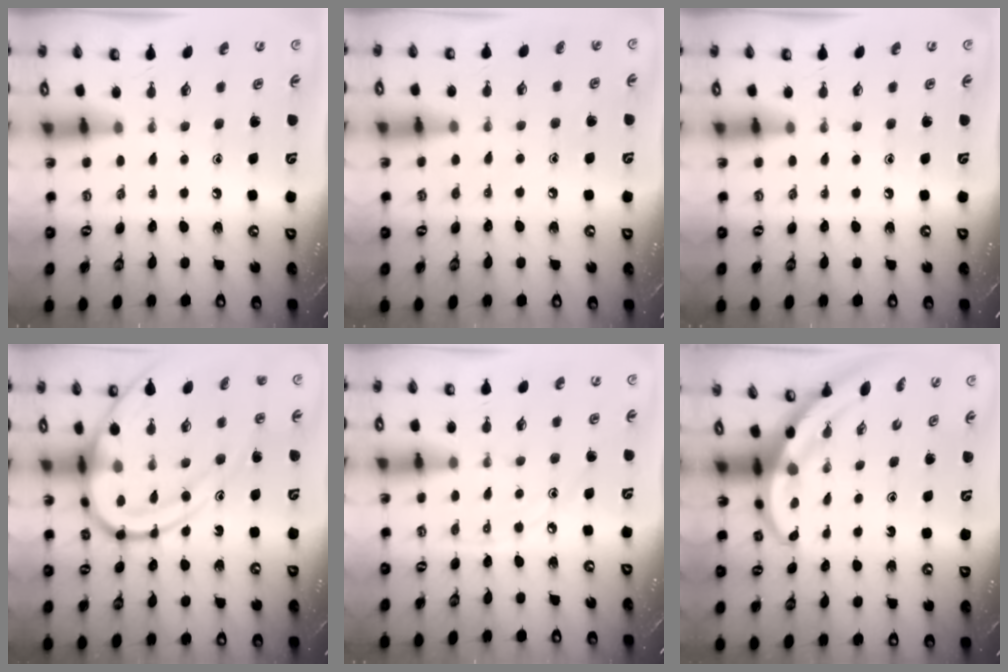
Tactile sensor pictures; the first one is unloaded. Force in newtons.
{"total": 4.5, "press": 4.4, "slide": 0.4}
{"total": 0.0}
{"total": 15.9, "press": 15.8, "slide": 1.6}
{"total": 4.6, "press": 4.6, "slide": 0.1}
{"total": 3.8, "press": 3.7, "slide": 0.2}